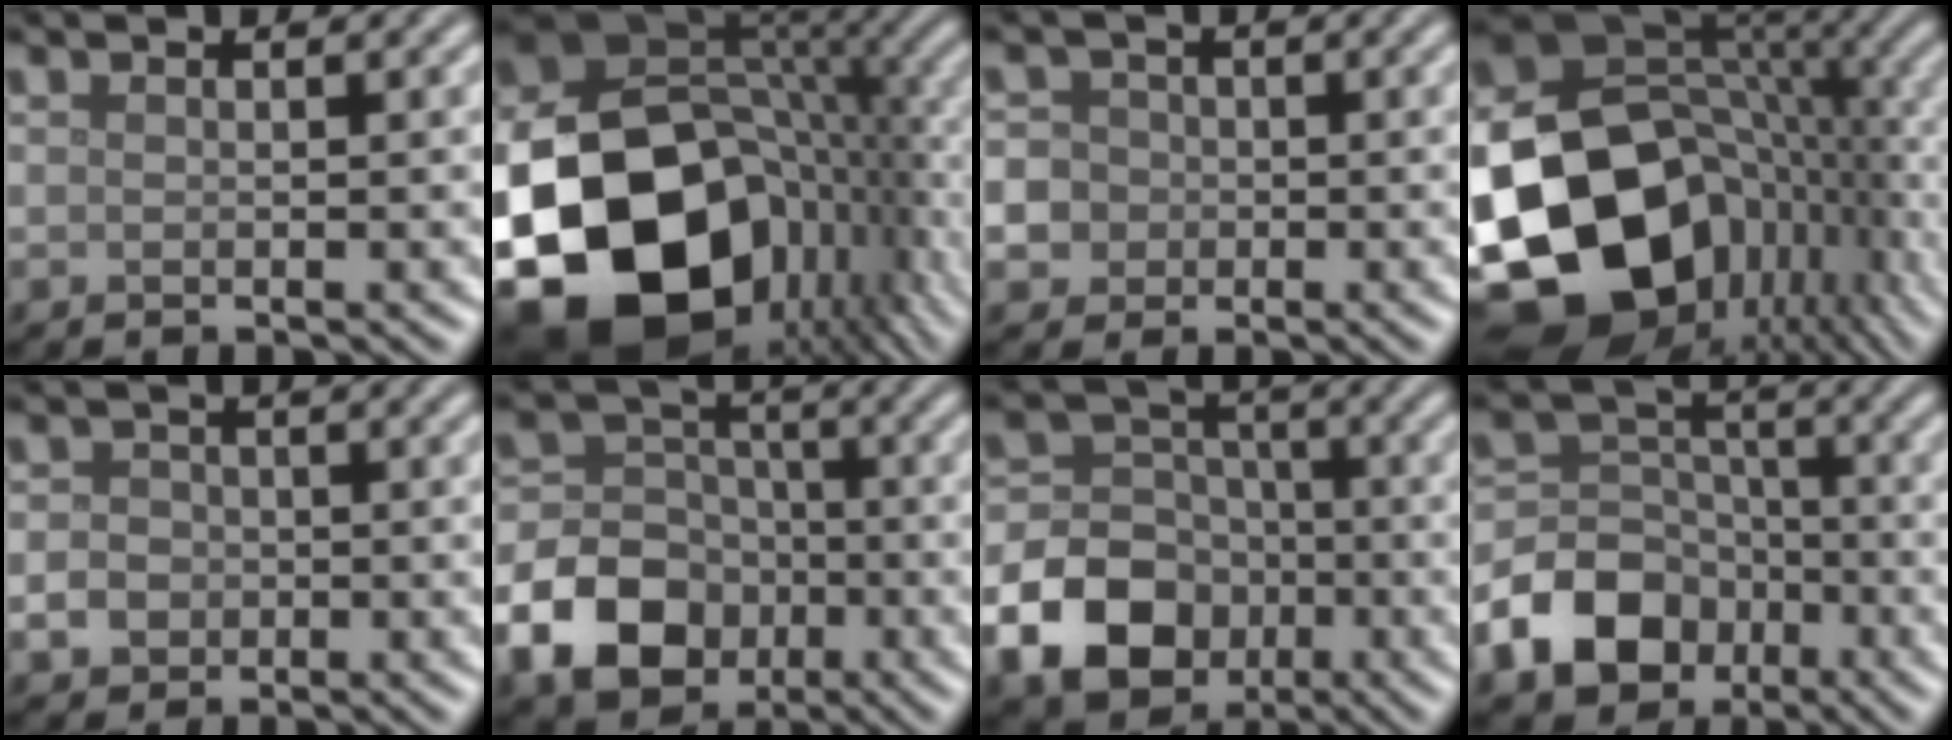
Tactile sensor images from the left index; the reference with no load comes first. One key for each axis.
{"total": 21.4, "fx": -6.5, "fy": 16.1, "fz": 12.5, "tx": -0.288, "ty": -0.050, "tz": -0.091}
{"total": 8.8, "fx": -2.0, "fy": 8.1, "fz": 2.7, "tx": -0.061, "ty": 0.005, "tz": -0.076}
{"total": 19.9, "fx": -5.4, "fy": 15.6, "fz": 11.2, "tx": -0.249, "ty": -0.032, "tz": -0.073}
{"total": 2.1, "fx": -0.5, "fy": 1.8, "fz": 0.8, "tx": -0.010, "ty": 0.000, "tz": -0.014}
{"total": 9.7, "fx": -4.0, "fy": 7.7, "fz": 4.2, "tx": -0.071, "ty": -0.014, "tz": -0.103}
{"total": 11.1, "fx": -4.4, "fy": 9.0, "fz": 4.6, "tx": -0.087, "ty": -0.028, "tz": -0.112}
{"total": 9.0, "fx": -4.3, "fy": 6.9, "fz": 3.7, "tx": -0.062, "ty": -0.006, "tz": -0.106}